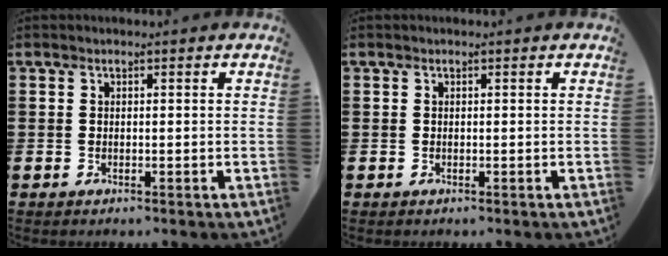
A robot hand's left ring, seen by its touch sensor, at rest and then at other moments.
{"total": 0.0}